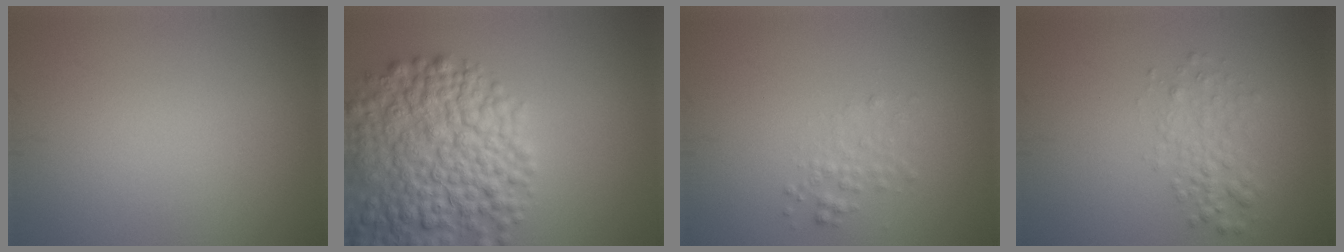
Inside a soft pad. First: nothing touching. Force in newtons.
{"total": 10.0, "press": 10.0, "slide": 0.6}
{"total": 1.5, "press": 1.5, "slide": 0.0}
{"total": 2.4, "press": 2.4, "slide": 0.1}